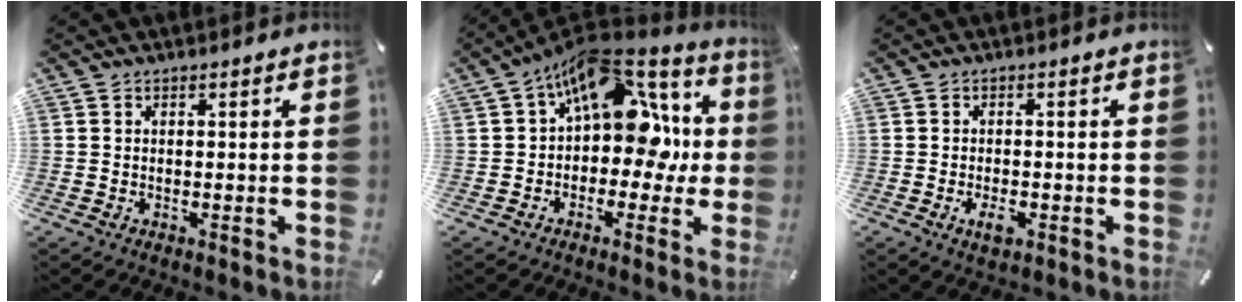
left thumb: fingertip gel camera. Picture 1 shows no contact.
{"total": 17.4, "force": [5.8, 10.8, 12.4], "torque": [-0.185, -0.039, 0.099]}
{"total": 3.1, "force": [-1.2, 1.5, 2.5], "torque": [-0.056, -0.001, -0.023]}